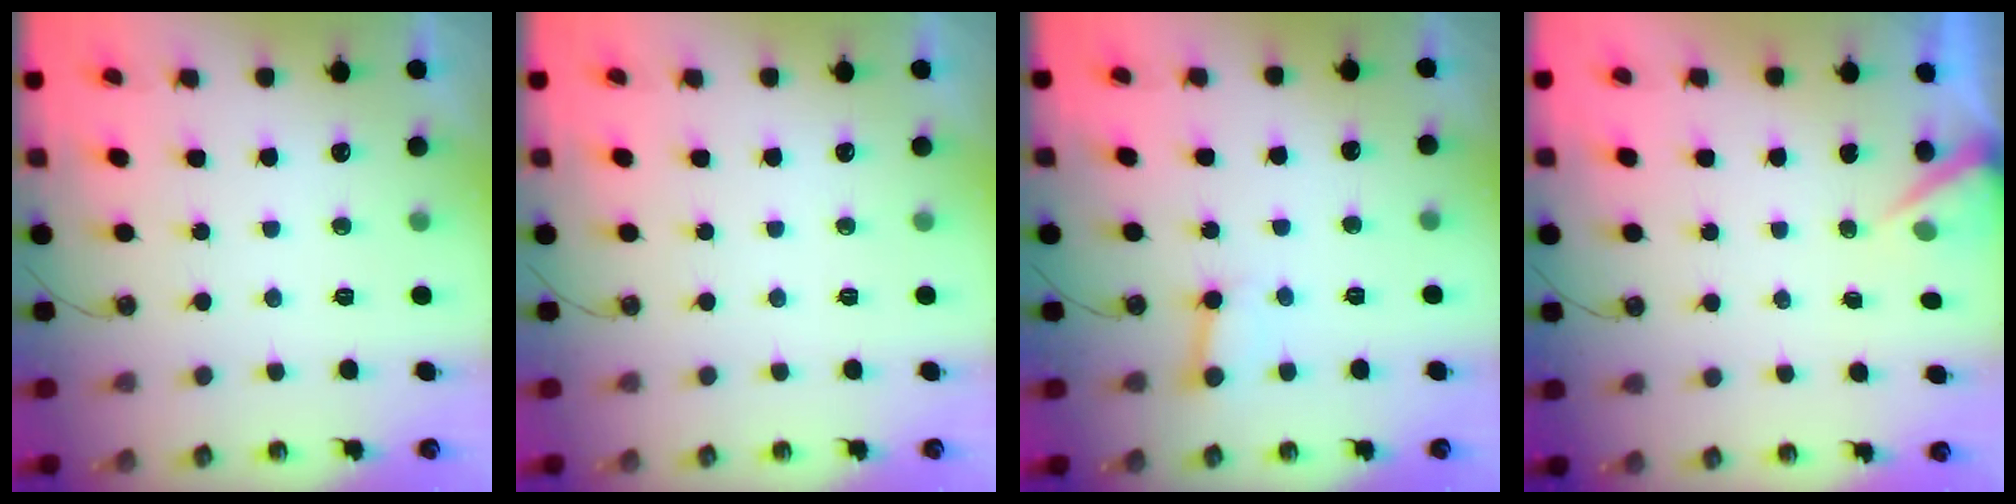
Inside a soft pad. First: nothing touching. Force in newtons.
{"total": 0.0}
{"total": 2.8, "press": 2.8, "slide": 0.5}
{"total": 3.5, "press": 3.5, "slide": 0.2}